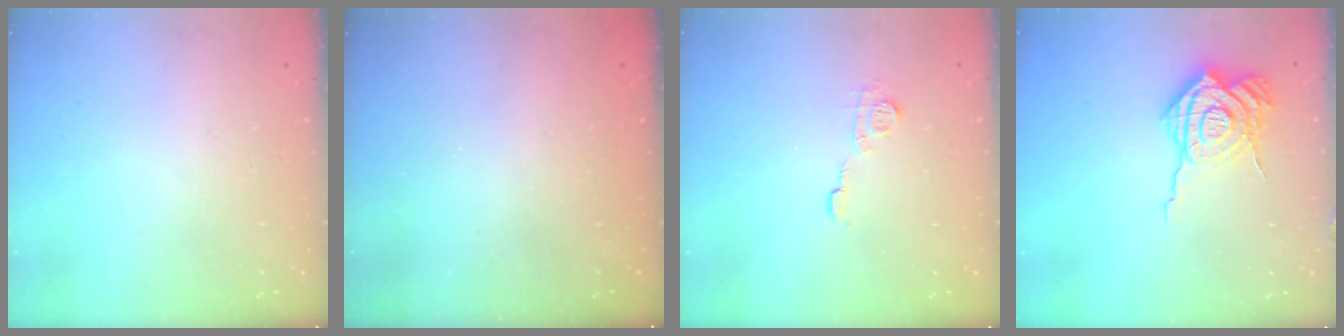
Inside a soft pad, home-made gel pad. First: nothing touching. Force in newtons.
{"total": 2.2, "press": 2.1, "slide": 0.7}
{"total": 6.2, "press": 6.2, "slide": 0.2}
{"total": 15.9, "press": 15.9, "slide": 1.5}